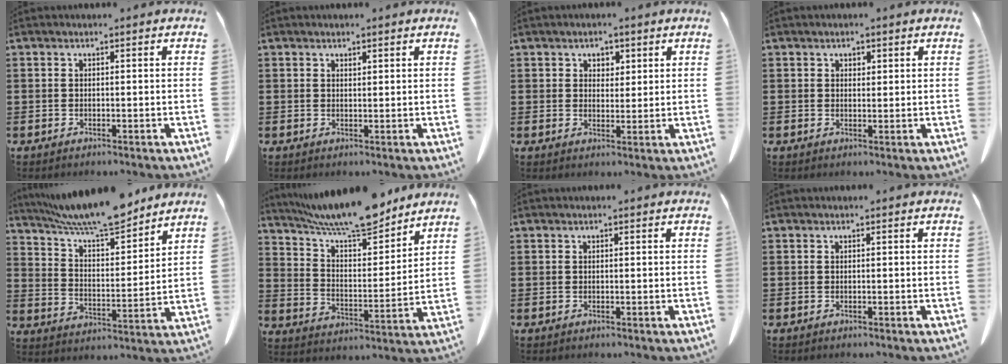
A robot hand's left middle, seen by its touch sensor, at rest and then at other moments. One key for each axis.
{"total": 0.8, "fx": 0.8, "fy": 0.2, "fz": 0.2, "tx": -0.006, "ty": 0.000, "tz": 0.015}
{"total": 2.2, "fx": 1.5, "fy": 1.6, "fz": 0.5, "tx": -0.008, "ty": 0.006, "tz": 0.024}
{"total": 1.1, "fx": 0.9, "fy": 0.6, "fz": 0.3, "tx": -0.008, "ty": 0.003, "tz": 0.017}
{"total": 10.3, "fx": 9.2, "fy": 1.0, "fz": 4.4, "tx": -0.109, "ty": -0.045, "tz": 0.161}
{"total": 11.7, "fx": 10.2, "fy": 1.5, "fz": 5.4, "tx": -0.122, "ty": -0.052, "tz": 0.177}
{"total": 0.0}
{"total": 0.0}